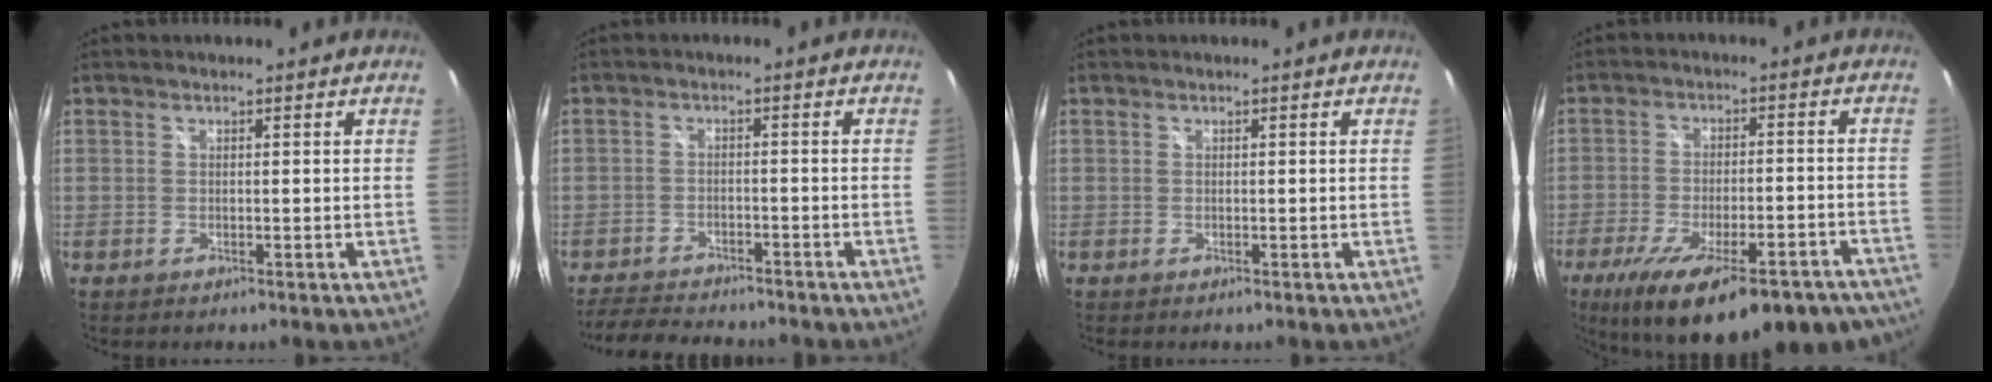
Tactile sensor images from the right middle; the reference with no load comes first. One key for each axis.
{"total": 7.5, "fx": -7.0, "fy": 1.8, "fz": 2.0, "tx": -0.065, "ty": 0.001, "tz": -0.113}
{"total": 0.0}
{"total": 25.6, "fx": -18.6, "fy": 8.7, "fz": 15.3, "tx": -0.264, "ty": -0.044, "tz": -0.247}